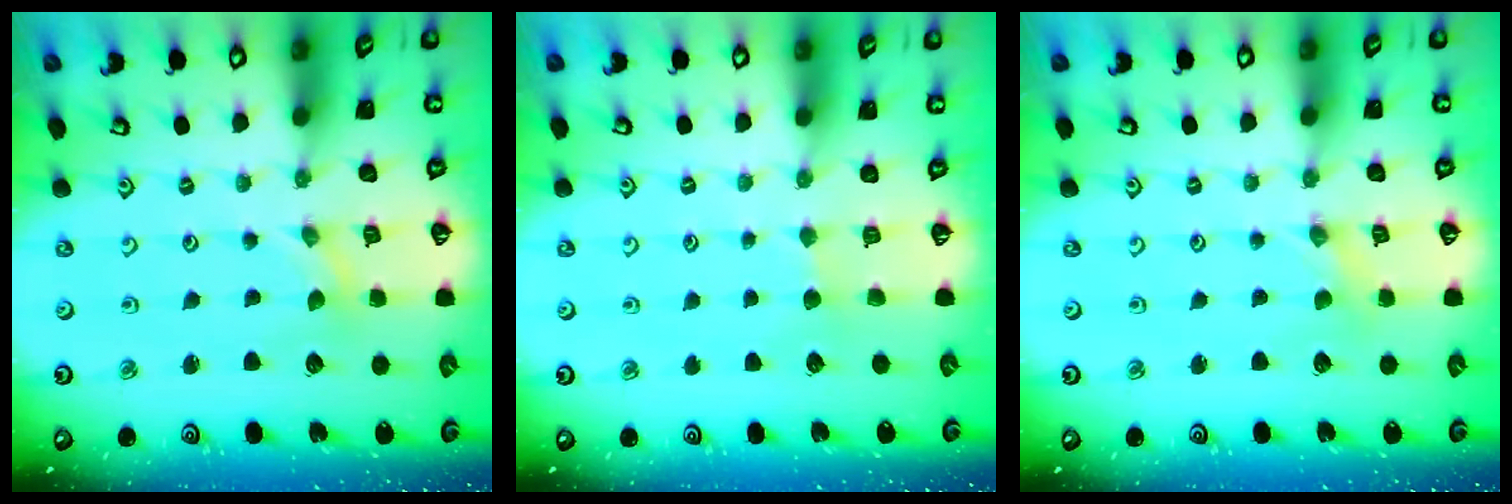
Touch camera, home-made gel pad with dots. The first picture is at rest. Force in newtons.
{"total": 2.3, "press": 2.2, "slide": 0.4}
{"total": 0.0}